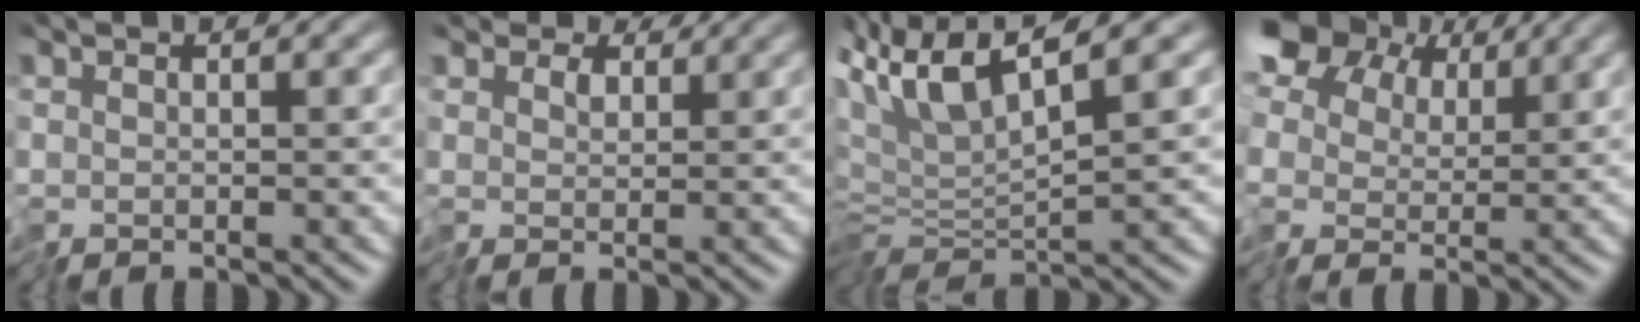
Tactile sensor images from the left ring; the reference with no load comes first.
{"total": 2.5, "force": [1.7, 1.6, 0.8], "torque": [-0.026, 0.003, 0.022]}
{"total": 5.9, "force": [1.8, 1.5, 5.4], "torque": [-0.113, 0.009, 0.029]}
{"total": 9.2, "force": [4.7, 5.9, 5.3], "torque": [-0.118, 0.024, 0.077]}